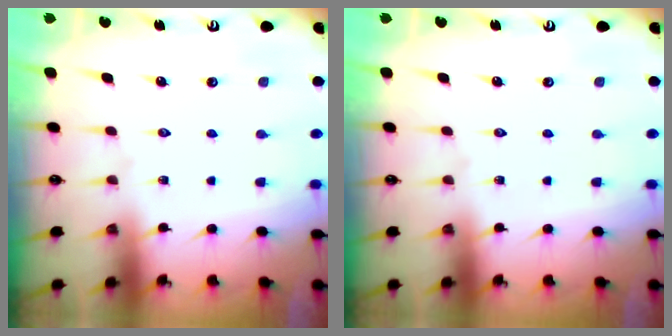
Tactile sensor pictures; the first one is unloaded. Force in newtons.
{"total": 0.0}